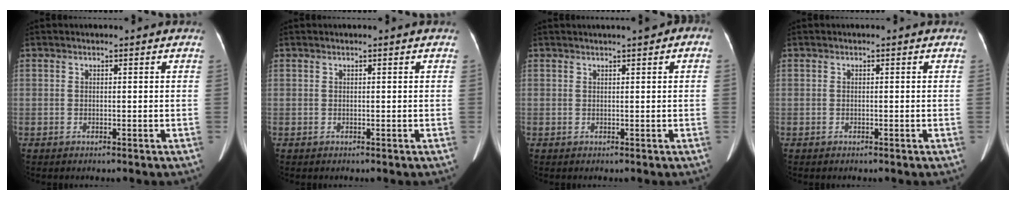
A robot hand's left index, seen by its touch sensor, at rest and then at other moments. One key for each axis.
{"total": 0.0}
{"total": 3.2, "fx": 1.6, "fy": 0.9, "fz": 2.6, "tx": -0.038, "ty": 0.023, "tz": 0.020}
{"total": 0.0}